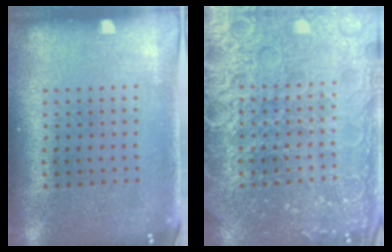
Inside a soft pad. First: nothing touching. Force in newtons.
{"total": 6.9, "press": 6.8, "slide": 0.8}